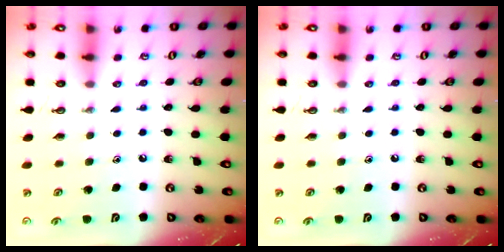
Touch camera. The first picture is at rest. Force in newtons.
{"total": 0.0}